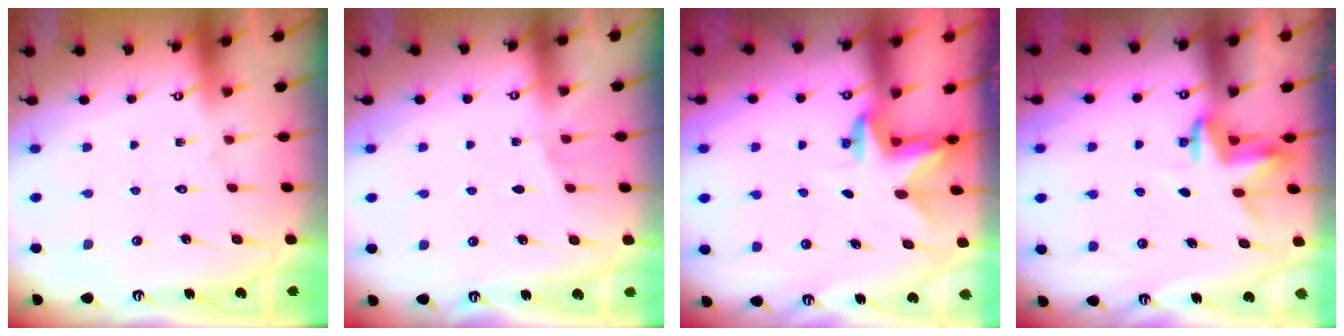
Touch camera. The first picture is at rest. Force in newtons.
{"total": 0.7, "press": 0.7, "slide": 0.1}
{"total": 2.4, "press": 2.3, "slide": 0.4}
{"total": 3.8, "press": 3.8, "slide": 0.2}